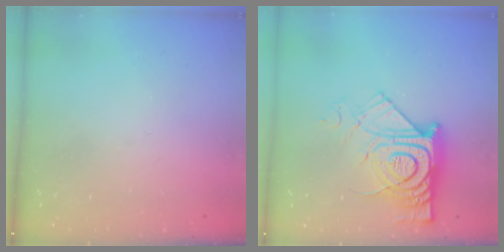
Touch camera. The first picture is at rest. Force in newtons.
{"total": 15.8, "press": 15.8, "slide": 1.2}